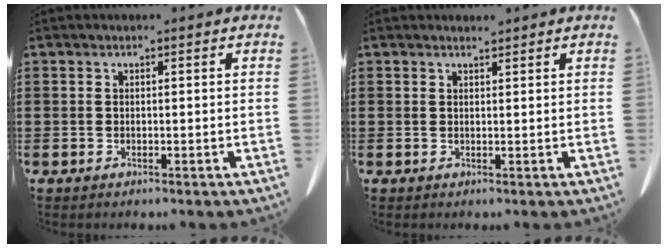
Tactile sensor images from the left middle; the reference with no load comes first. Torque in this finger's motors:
{"motor_torque": [-0.61, 0.69, -0.04, 0.01]}